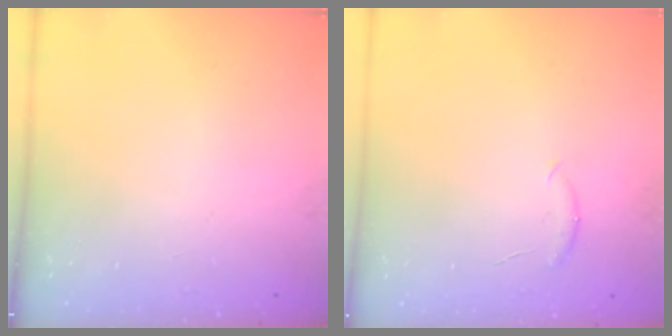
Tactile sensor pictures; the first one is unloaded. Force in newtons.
{"total": 5.0, "press": 4.9, "slide": 1.0}